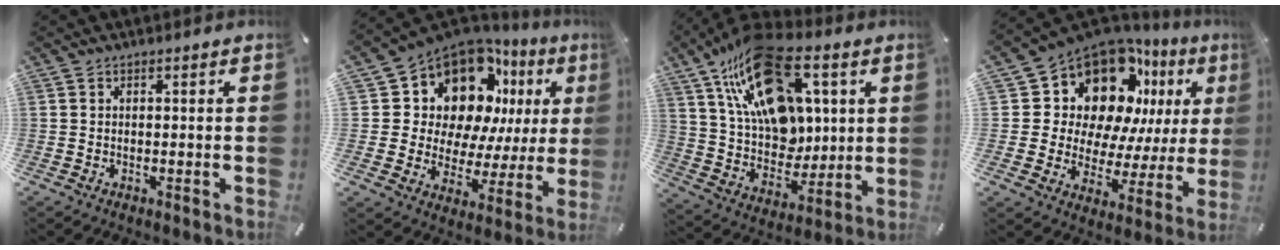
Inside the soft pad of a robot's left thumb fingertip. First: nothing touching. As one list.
[{"total": 15.4, "force": [9.3, 10.2, 6.8], "torque": [-0.114, -0.089, 0.165]}, {"total": 22.7, "force": [10.3, 14.7, 13.8], "torque": [-0.248, -0.054, 0.185]}, {"total": 16.5, "force": [10.4, 10.7, 7.2], "torque": [-0.115, -0.099, 0.183]}]